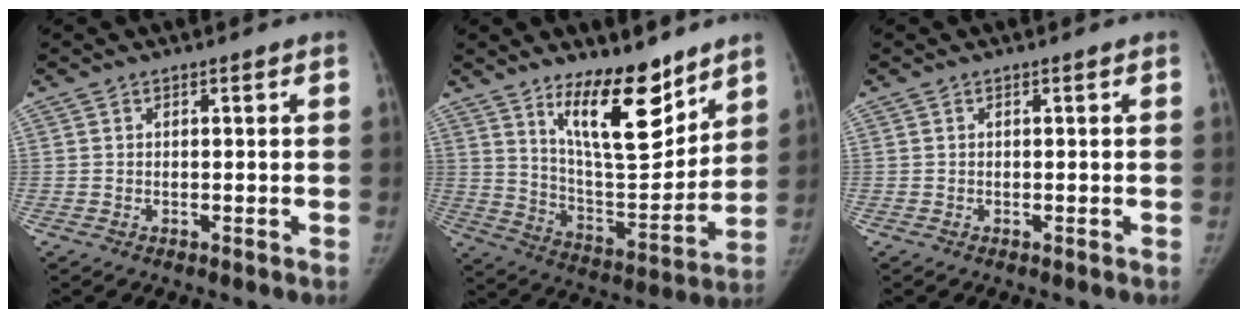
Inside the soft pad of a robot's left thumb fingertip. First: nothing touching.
{"total": 17.1, "force": [11.6, 5.8, 11.1], "torque": [-0.131, -0.096, 0.203]}
{"total": 0.0}